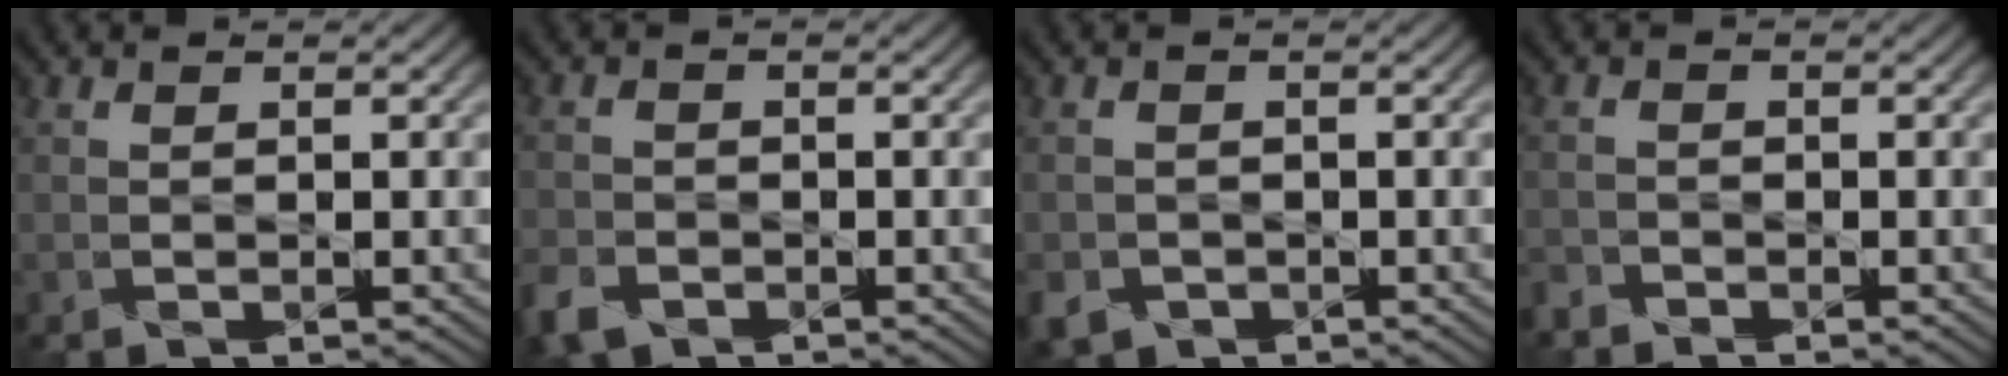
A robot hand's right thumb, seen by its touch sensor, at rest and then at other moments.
{"total": 4.0, "force": [-2.7, 2.4, 1.6], "torque": [-0.047, -0.010, -0.061]}
{"total": 3.2, "force": [-1.8, 2.5, 1.0], "torque": [-0.027, -0.013, -0.037]}
{"total": 1.9, "force": [-1.7, 0.7, 0.2], "torque": [-0.007, -0.004, -0.044]}